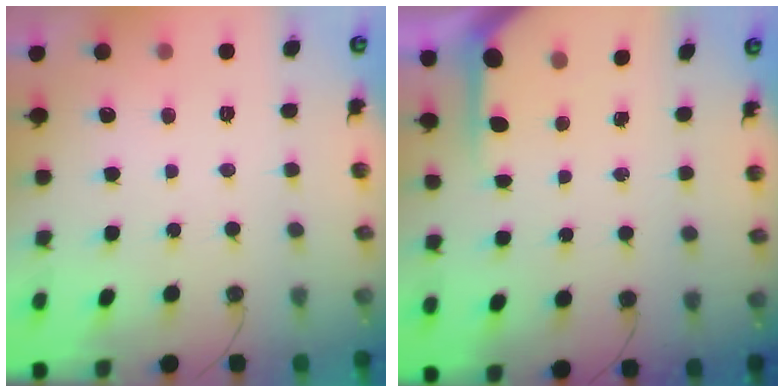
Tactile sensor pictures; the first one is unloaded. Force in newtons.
{"total": 5.2, "press": 5.2, "slide": 0.5}